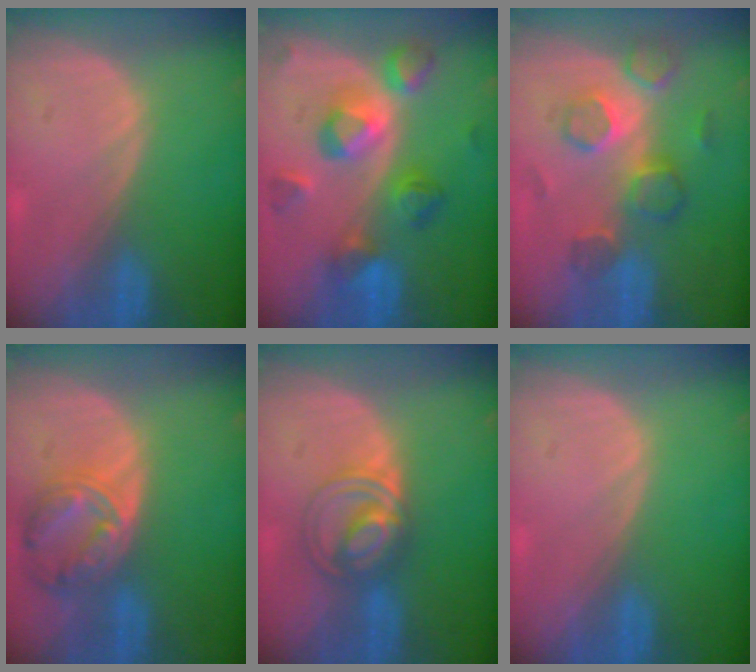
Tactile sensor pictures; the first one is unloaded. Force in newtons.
{"total": 8.9, "press": 8.9, "slide": 0.4}
{"total": 7.8, "press": 7.4, "slide": 2.4}
{"total": 8.1, "press": 7.0, "slide": 4.1}
{"total": 5.8, "press": 5.8, "slide": 0.2}
{"total": 0.0}